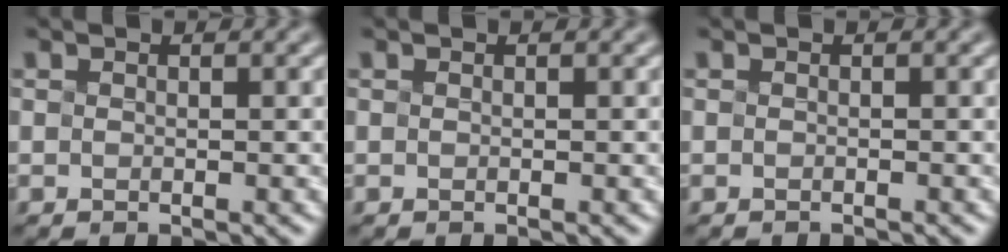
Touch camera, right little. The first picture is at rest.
{"total": 0.0}
{"total": 1.0, "force": [-1.0, 0.0, 0.2], "torque": [0.007, -0.010, -0.017]}